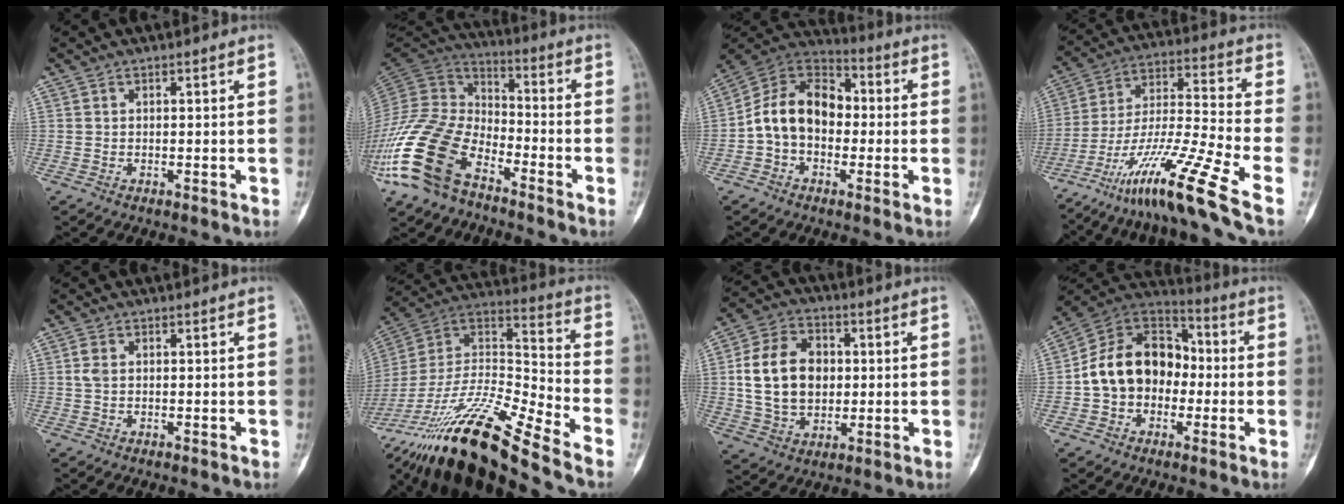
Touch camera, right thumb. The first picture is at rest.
{"total": 19.9, "force": [-11.1, 10.6, 12.6], "torque": [-0.260, 0.058, -0.219]}
{"total": 13.7, "force": [-1.3, 10.0, 9.3], "torque": [-0.140, 0.044, -0.036]}
{"total": 21.6, "force": [-12.7, 1.3, 17.5], "torque": [-0.351, 0.048, -0.224]}
{"total": 1.8, "force": [0.2, 1.2, 1.4], "torque": [-0.028, 0.003, 0.000]}
{"total": 27.0, "force": [-19.5, 3.9, 18.2], "torque": [-0.376, 0.043, -0.357]}
{"total": 14.9, "force": [1.2, 11.1, 9.9], "torque": [-0.153, 0.012, 0.024]}
{"total": 16.3, "force": [-1.5, 12.5, 10.3], "torque": [-0.145, 0.047, -0.036]}